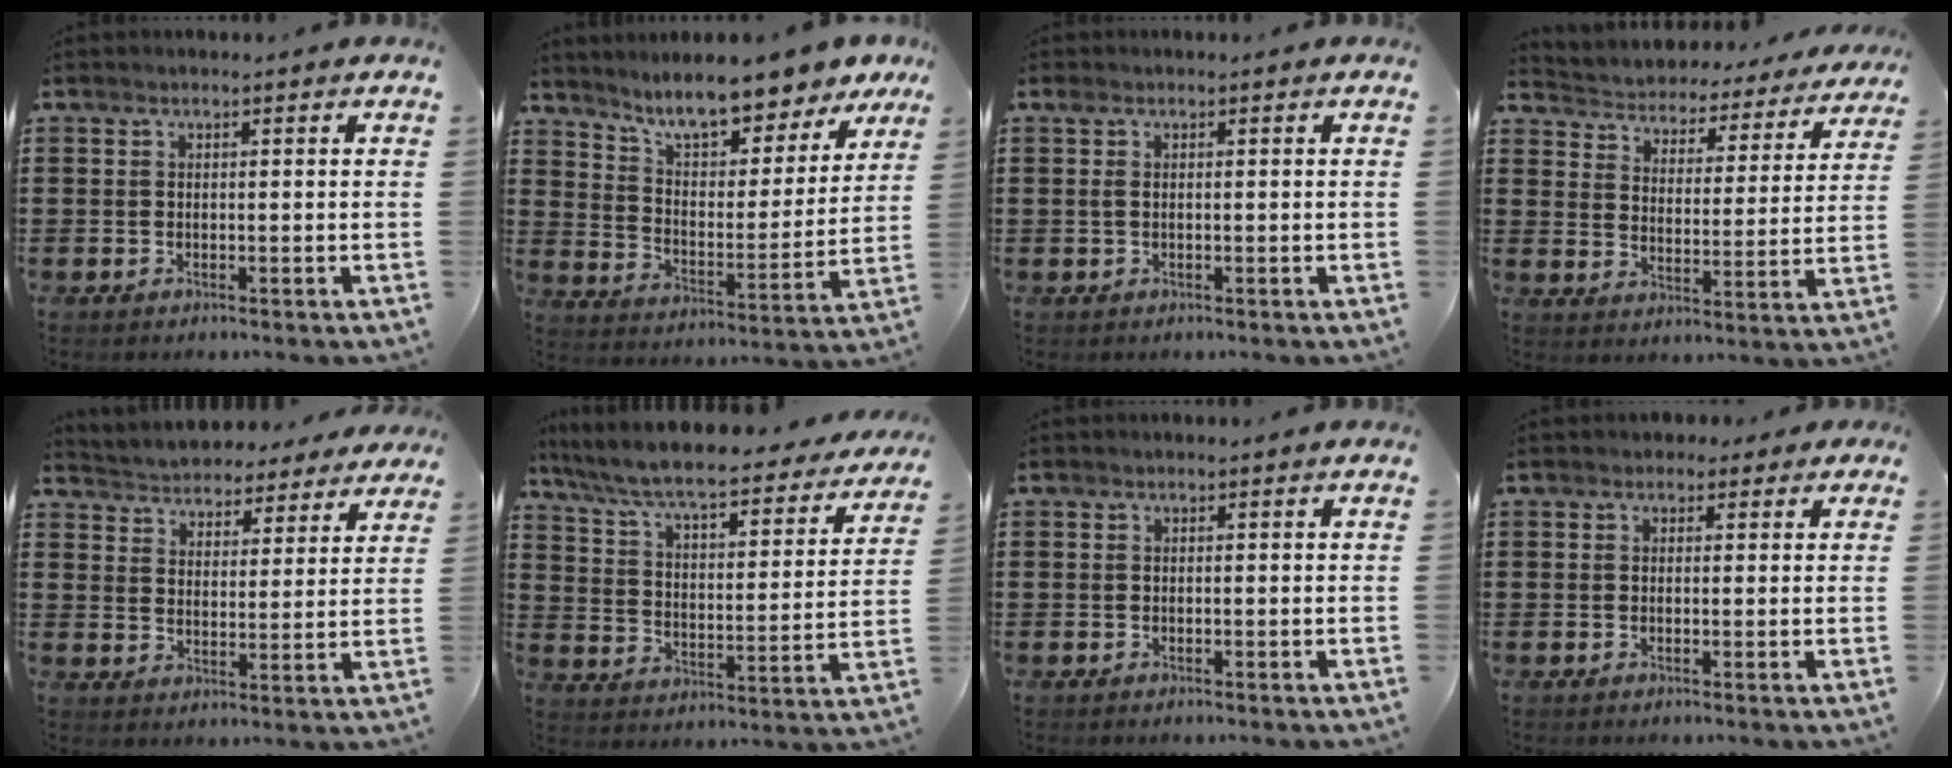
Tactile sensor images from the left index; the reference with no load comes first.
{"total": 9.2, "force": [8.5, 0.6, 3.4], "torque": [-0.084, -0.058, 0.146]}
{"total": 0.8, "force": [0.1, 0.3, 0.8], "torque": [-0.017, 0.002, 0.002]}
{"total": 3.3, "force": [3.2, 0.5, -0.6], "torque": [-0.014, -0.034, 0.044]}
{"total": 4.0, "force": [3.9, 0.6, -0.7], "torque": [-0.014, -0.029, 0.064]}
{"total": 7.1, "force": [6.3, 0.6, 3.1], "torque": [-0.090, -0.046, 0.102]}
{"total": 0.0}
{"total": 1.4, "force": [0.6, 1.2, 0.4], "torque": [-0.004, 0.004, 0.009]}